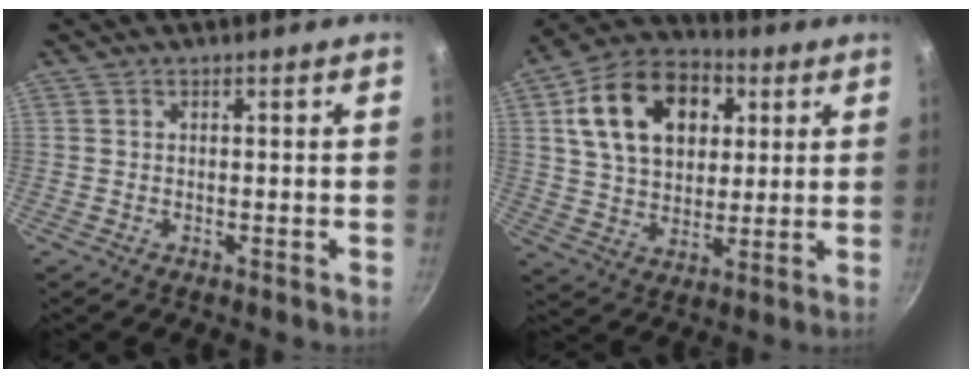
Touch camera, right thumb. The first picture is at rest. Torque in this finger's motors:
{"motor_torque": [0.27, 3.70, 1.21, 0.53, 0.17]}